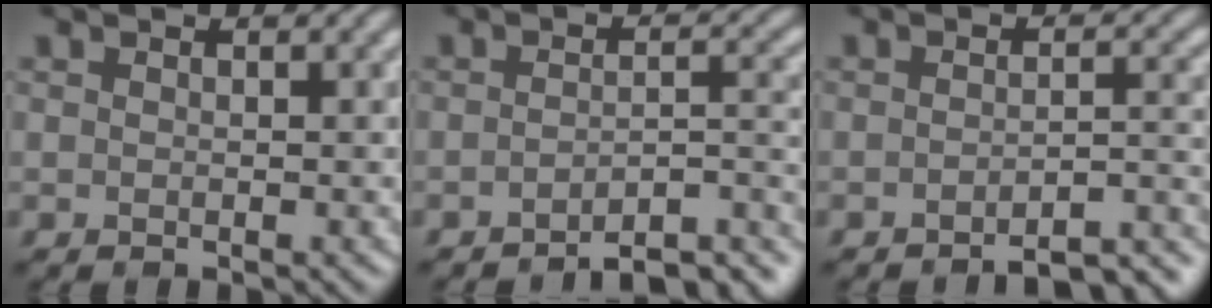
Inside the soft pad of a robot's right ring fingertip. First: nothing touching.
{"total": 6.8, "force": [-5.8, 1.5, 3.2], "torque": [-0.030, 0.009, -0.077]}
{"total": 5.7, "force": [-4.9, 1.3, 2.7], "torque": [-0.021, 0.009, -0.060]}